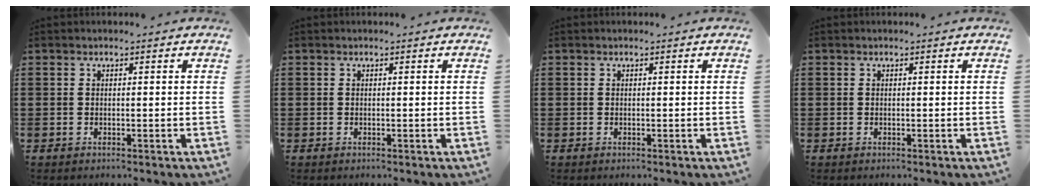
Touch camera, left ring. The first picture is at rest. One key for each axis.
{"total": 0.0}
{"total": 0.0}
{"total": 0.0}